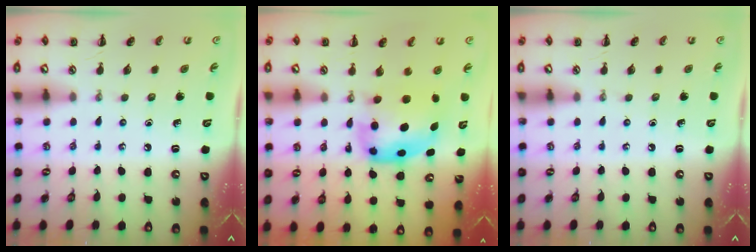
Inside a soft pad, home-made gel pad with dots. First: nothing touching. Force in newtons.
{"total": 6.1, "press": 5.9, "slide": 1.2}
{"total": 0.0}